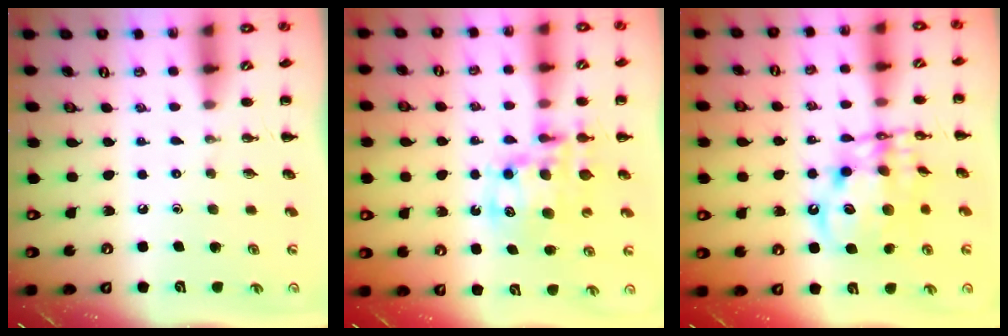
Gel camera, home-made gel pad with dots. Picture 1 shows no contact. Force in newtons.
{"total": 12.9, "press": 12.6, "slide": 3.0}
{"total": 13.9, "press": 13.5, "slide": 3.3}